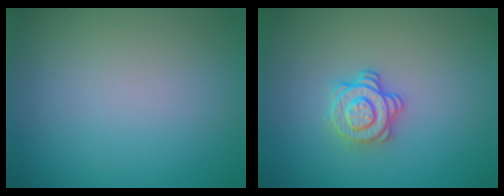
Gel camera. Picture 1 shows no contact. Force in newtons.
{"total": 3.0, "press": 2.6, "slide": 1.4}